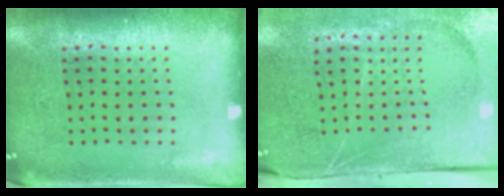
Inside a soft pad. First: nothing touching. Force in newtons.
{"total": 4.3, "press": 3.5, "slide": 2.6}